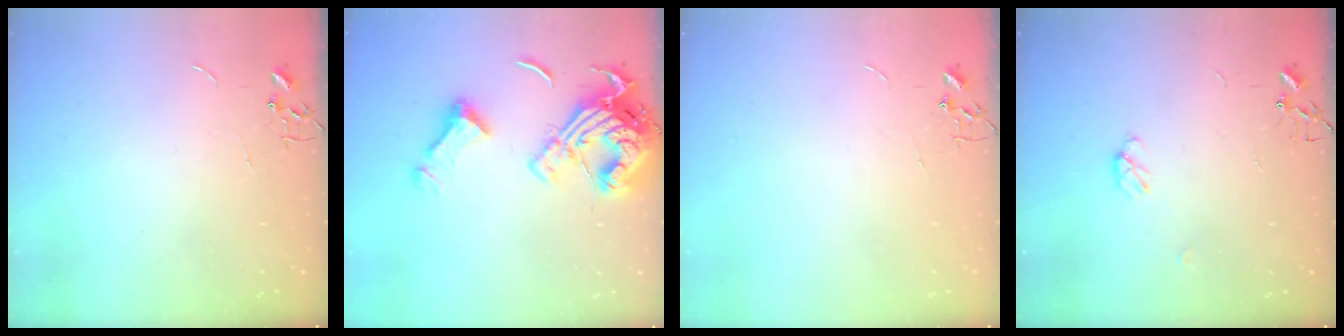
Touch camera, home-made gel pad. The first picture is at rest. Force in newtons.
{"total": 18.2, "press": 18.1, "slide": 2.1}
{"total": 0.0}
{"total": 4.3, "press": 4.3, "slide": 0.6}